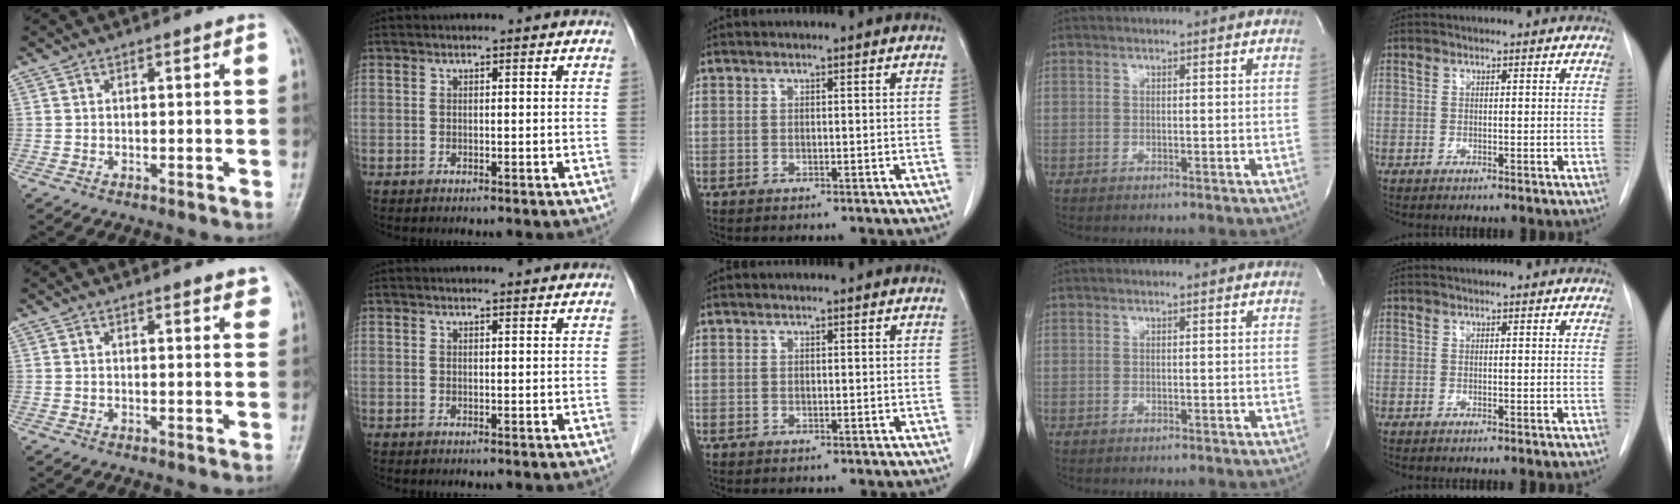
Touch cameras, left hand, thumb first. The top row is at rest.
{"thumb": {"total": 2.5, "force": [2.1, 0.7, 1.3], "torque": [-0.002, -0.007, 0.023]}, "index": {"total": 3.8, "force": [3.7, 0.3, 0.8], "torque": [-0.014, 0.010, 0.039]}}